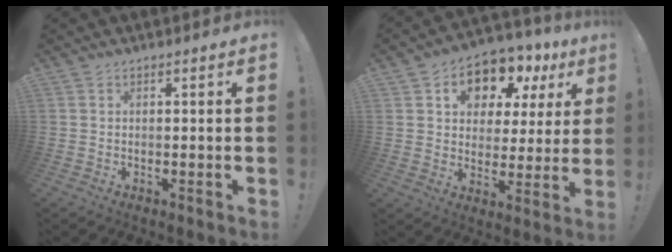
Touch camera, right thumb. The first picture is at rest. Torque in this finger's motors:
{"motor_torque": [0.94, 2.67, 0.87, 0.22, 0.05]}